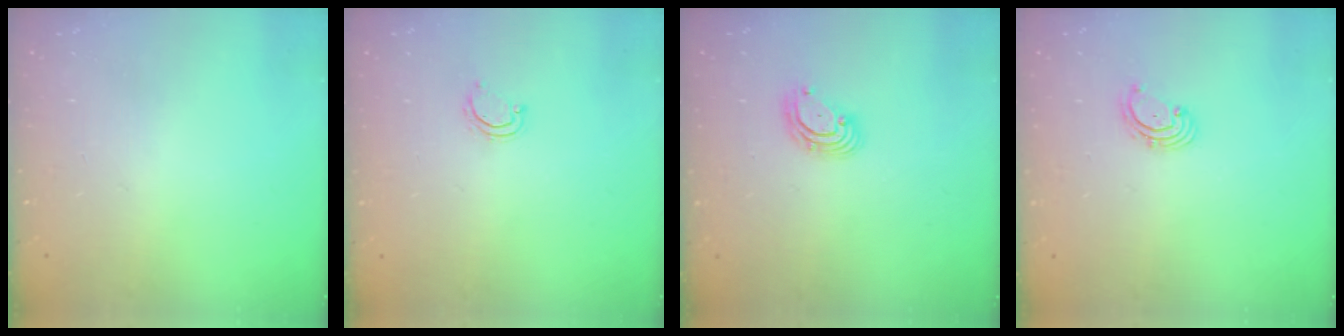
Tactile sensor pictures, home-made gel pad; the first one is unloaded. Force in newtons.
{"total": 3.0, "press": 3.0, "slide": 0.2}
{"total": 4.9, "press": 4.9, "slide": 0.5}
{"total": 2.0, "press": 1.9, "slide": 0.6}